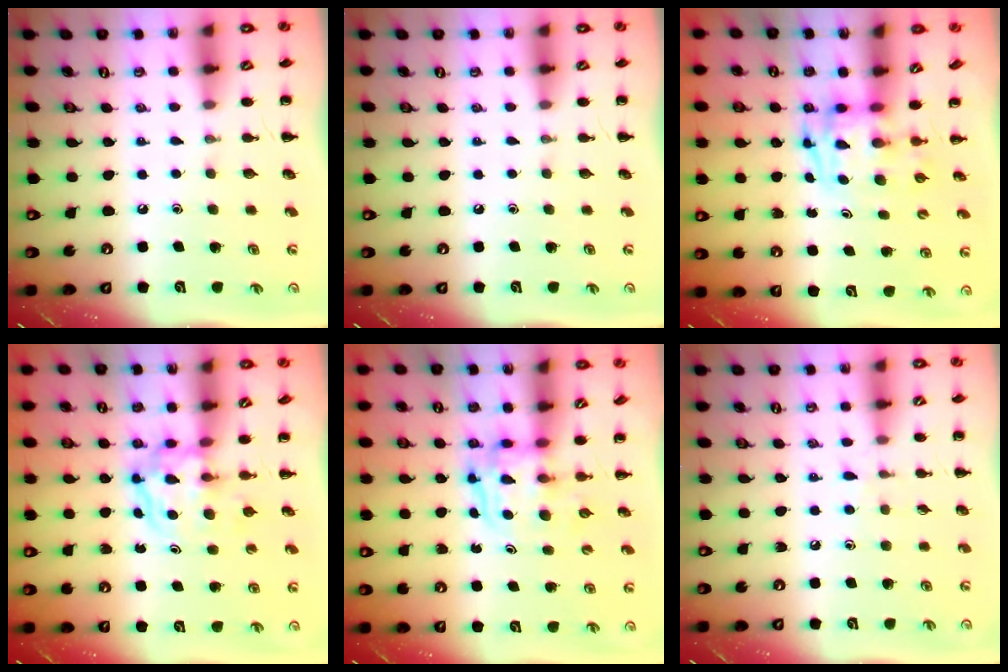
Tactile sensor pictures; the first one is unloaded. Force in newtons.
{"total": 0.0}
{"total": 3.3, "press": 3.3, "slide": 0.6}
{"total": 3.9, "press": 3.9, "slide": 0.5}
{"total": 3.4, "press": 3.4, "slide": 0.3}
{"total": 6.0, "press": 5.7, "slide": 2.0}